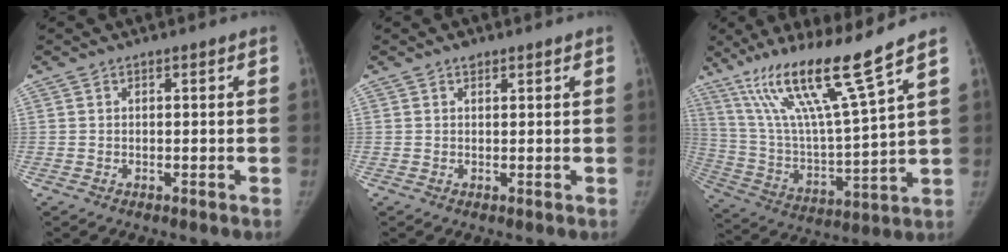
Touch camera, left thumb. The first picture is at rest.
{"total": 1.3, "force": [1.0, 0.7, 0.5], "torque": [-0.002, -0.005, 0.013]}
{"total": 19.0, "force": [12.5, 0.3, 14.2], "torque": [-0.247, -0.063, 0.235]}